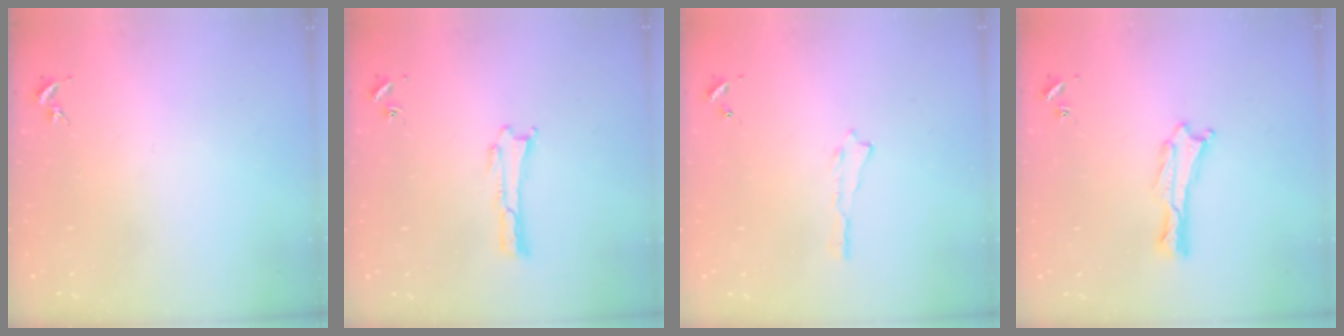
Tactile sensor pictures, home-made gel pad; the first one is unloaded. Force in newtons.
{"total": 0.0}
{"total": 0.0}
{"total": 0.8, "press": 0.7, "slide": 0.2}